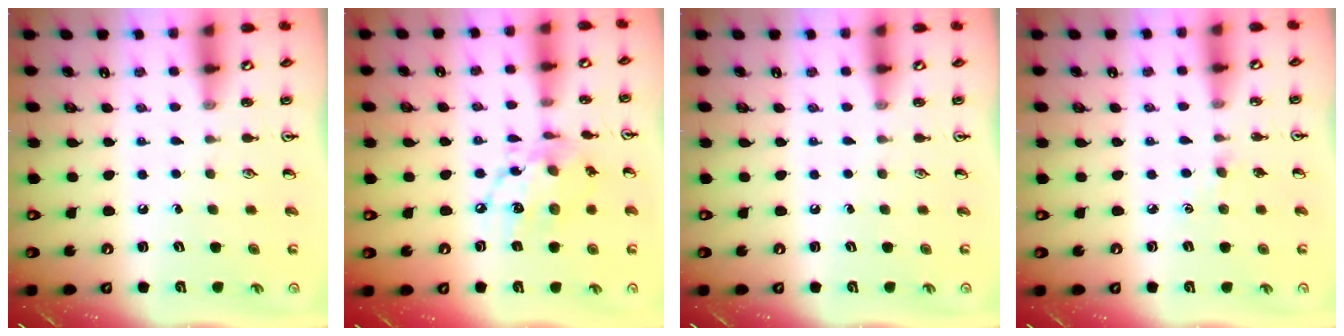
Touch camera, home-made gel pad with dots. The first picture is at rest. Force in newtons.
{"total": 14.0, "press": 14.0, "slide": 0.8}
{"total": 0.0}
{"total": 2.8, "press": 2.7, "slide": 0.5}